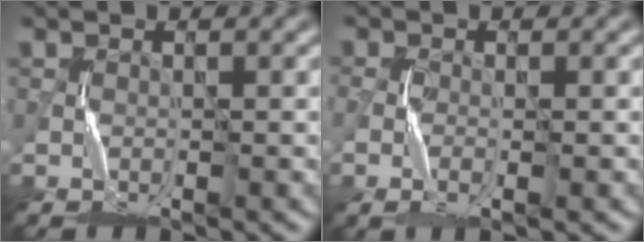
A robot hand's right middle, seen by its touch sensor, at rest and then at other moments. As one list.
[{"total": 1.9, "force": [-0.5, 0.8, 1.7], "torque": [-0.037, -0.005, -0.013]}]